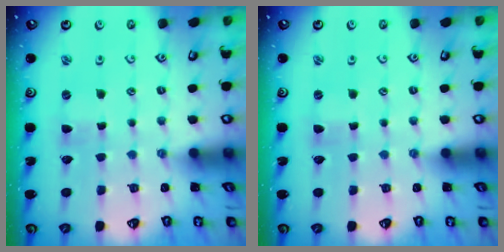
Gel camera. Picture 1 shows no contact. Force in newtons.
{"total": 0.0}